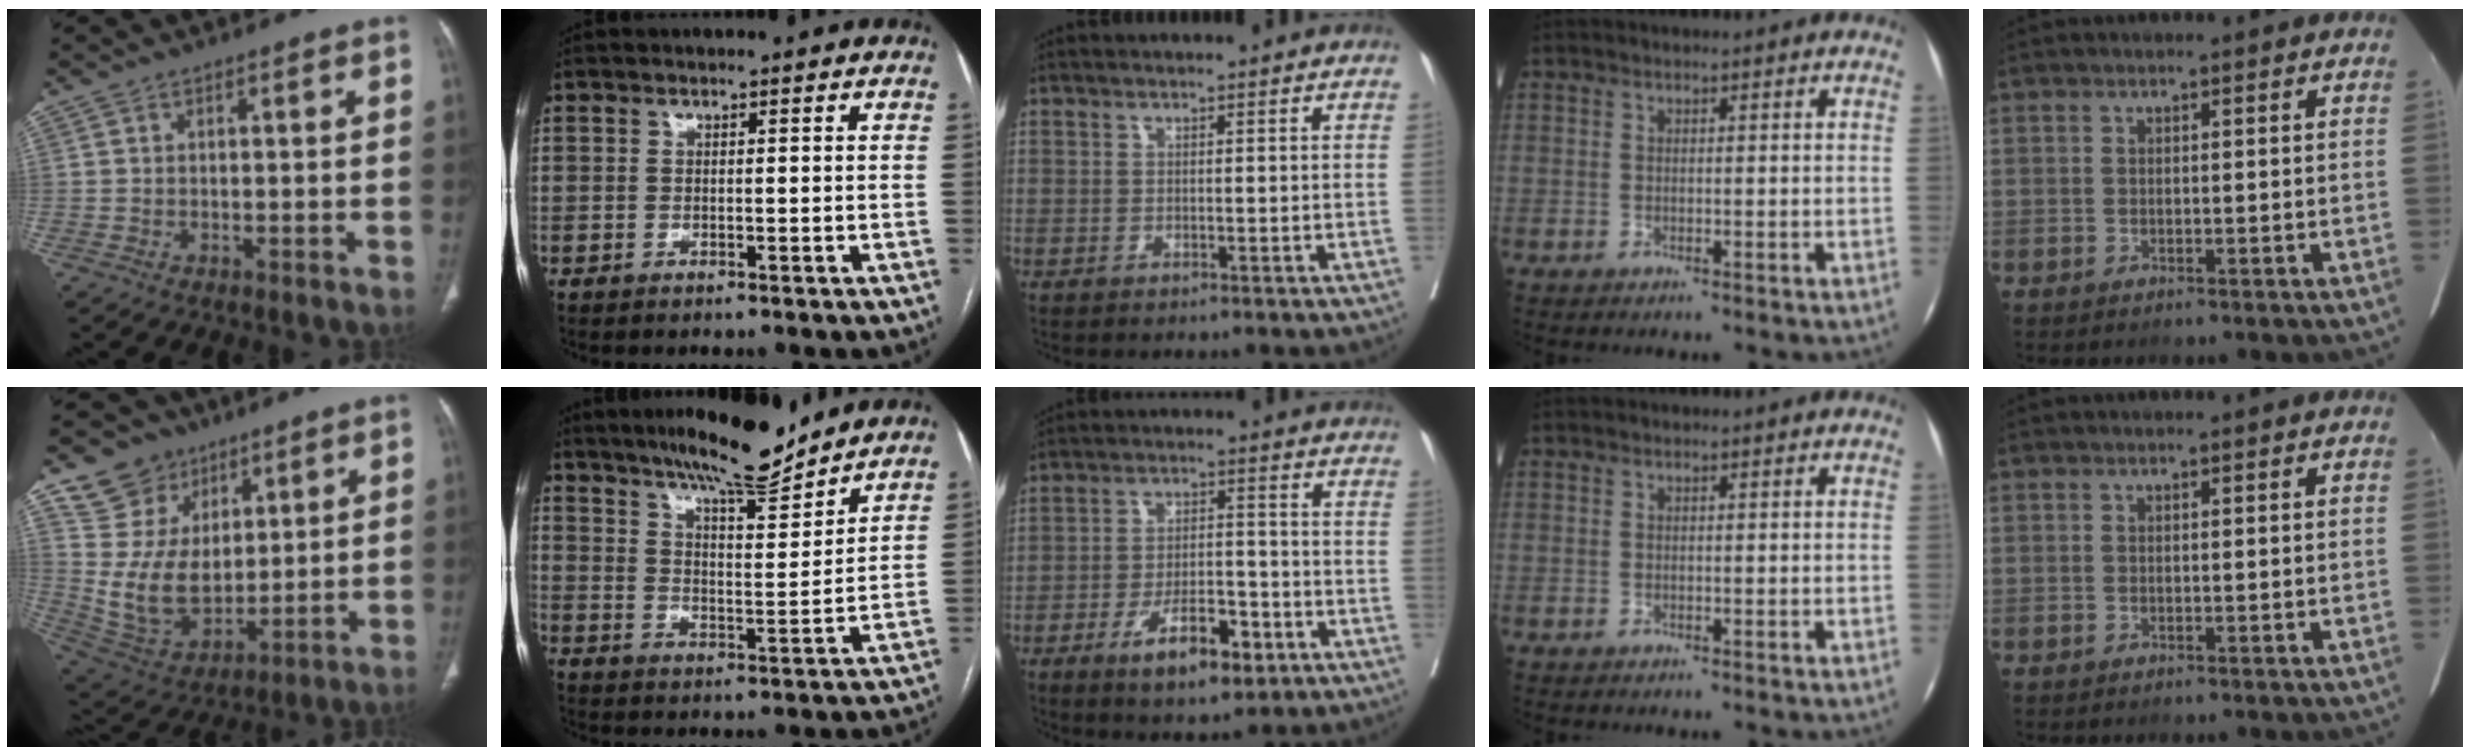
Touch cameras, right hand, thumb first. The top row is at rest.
{"thumb": {"total": 15.6, "force": [7.7, 12.4, 5.7], "torque": [-0.070, -0.039, 0.162]}, "index": {"total": 13.4, "force": [11.6, 1.4, 6.6], "torque": [-0.104, -0.014, 0.184]}, "middle": {"total": 9.1, "force": [-4.7, 3.5, 6.9], "torque": [-0.117, 0.002, -0.072]}}